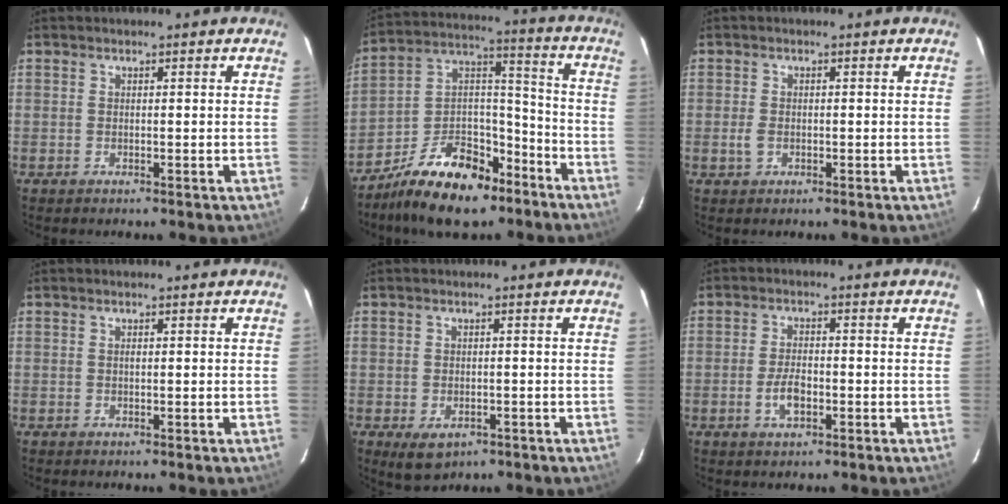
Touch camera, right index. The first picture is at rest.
{"total": 17.6, "force": [-11.8, 9.1, 9.5], "torque": [-0.181, 0.043, -0.188]}
{"total": 2.0, "force": [-0.6, 1.6, 1.1], "torque": [-0.025, 0.001, -0.011]}
{"total": 0.0}
{"total": 4.8, "force": [-2.2, 3.3, 2.8], "torque": [-0.054, -0.014, -0.025]}
{"total": 4.5, "force": [-1.6, 2.2, 3.5], "torque": [-0.073, -0.001, -0.026]}